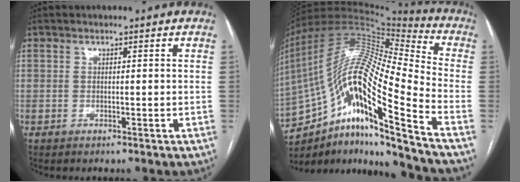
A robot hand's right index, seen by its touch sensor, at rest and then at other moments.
{"total": 22.2, "force": [-13.1, 1.8, 17.8], "torque": [-0.353, 0.018, -0.236]}